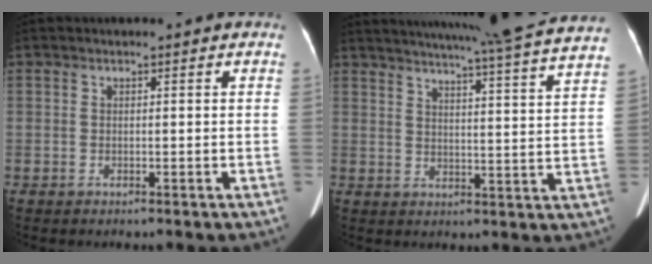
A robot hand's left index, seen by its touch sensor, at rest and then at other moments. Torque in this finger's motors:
{"motor_torque": [0.66, -0.80, 0.46, 0.06]}